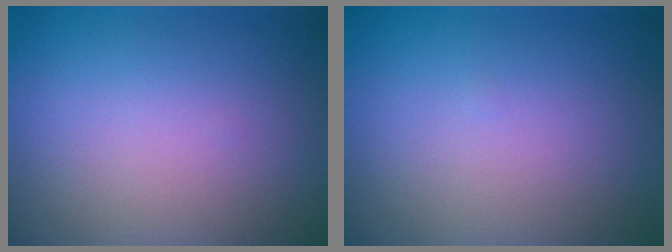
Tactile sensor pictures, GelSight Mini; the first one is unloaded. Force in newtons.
{"total": 0.0}